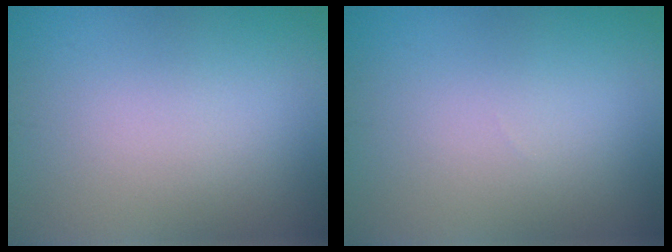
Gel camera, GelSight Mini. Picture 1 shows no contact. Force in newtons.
{"total": 0.0}